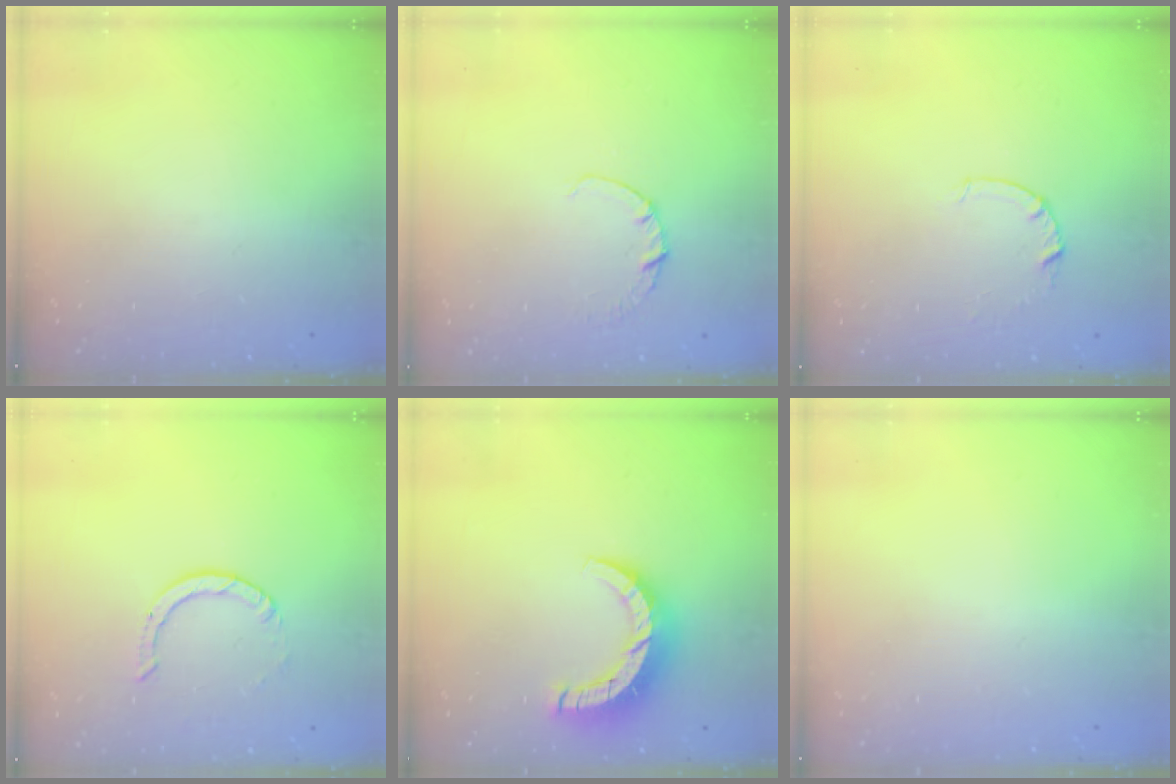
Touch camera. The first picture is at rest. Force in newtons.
{"total": 1.9, "press": 1.9, "slide": 0.3}
{"total": 2.6, "press": 2.6, "slide": 0.4}
{"total": 2.2, "press": 2.2, "slide": 0.2}
{"total": 9.7, "press": 9.7, "slide": 0.2}
{"total": 2.4, "press": 2.4, "slide": 0.2}